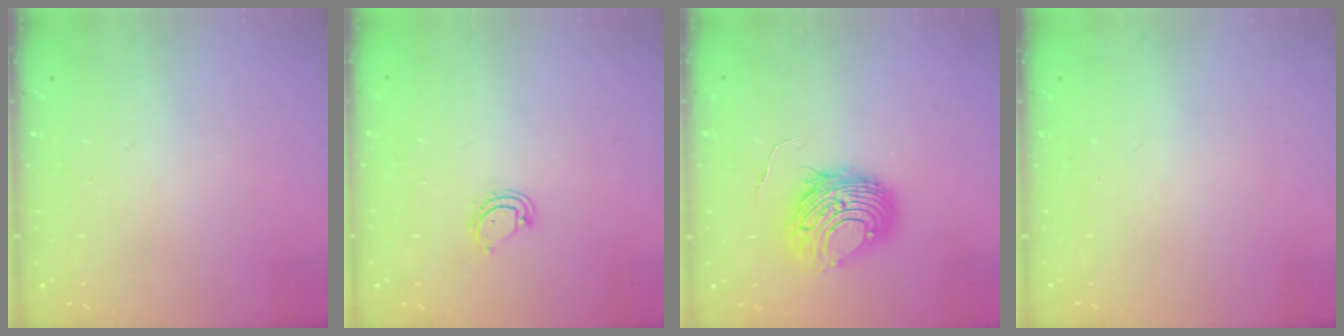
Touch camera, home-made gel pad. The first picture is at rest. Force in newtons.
{"total": 5.2, "press": 5.2, "slide": 0.2}
{"total": 10.3, "press": 10.3, "slide": 1.0}
{"total": 0.0}